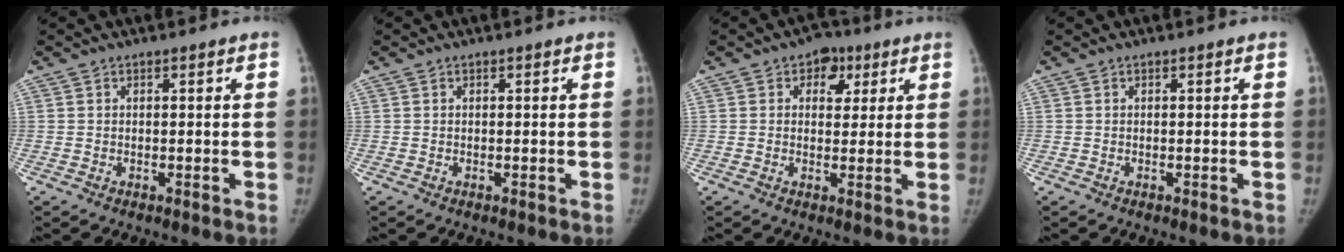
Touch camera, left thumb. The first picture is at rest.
{"total": 0.0}
{"total": 5.5, "force": [2.4, 4.2, 2.7], "torque": [0.001, -0.003, 0.028]}
{"total": 0.0}